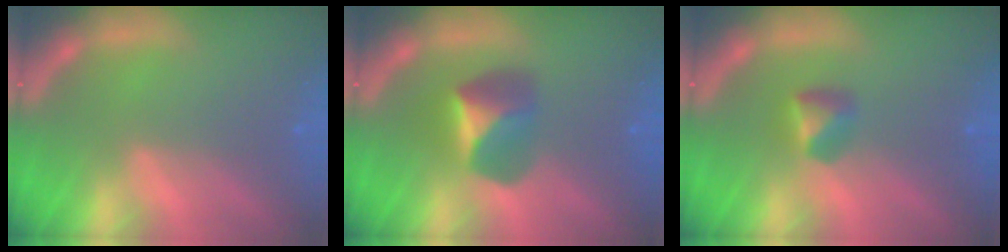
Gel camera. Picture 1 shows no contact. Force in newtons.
{"total": 3.9}
{"total": 1.9}